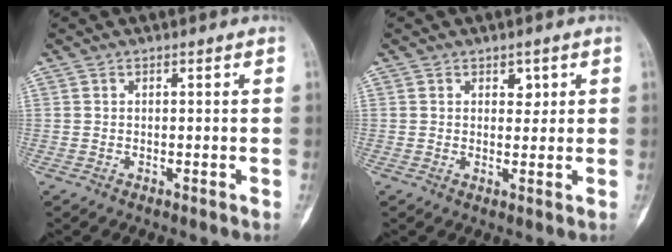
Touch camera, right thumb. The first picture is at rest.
{"total": 2.5, "force": [1.2, 1.7, 1.3], "torque": [0.004, -0.006, 0.018]}